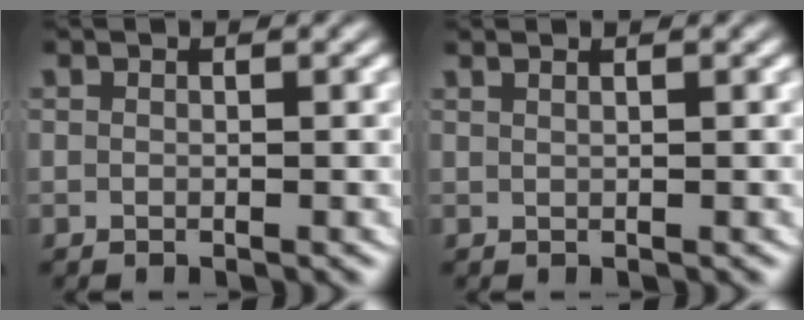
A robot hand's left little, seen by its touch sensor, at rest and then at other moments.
{"total": 1.2, "force": [0.9, -0.3, 0.7], "torque": [-0.008, 0.004, 0.016]}